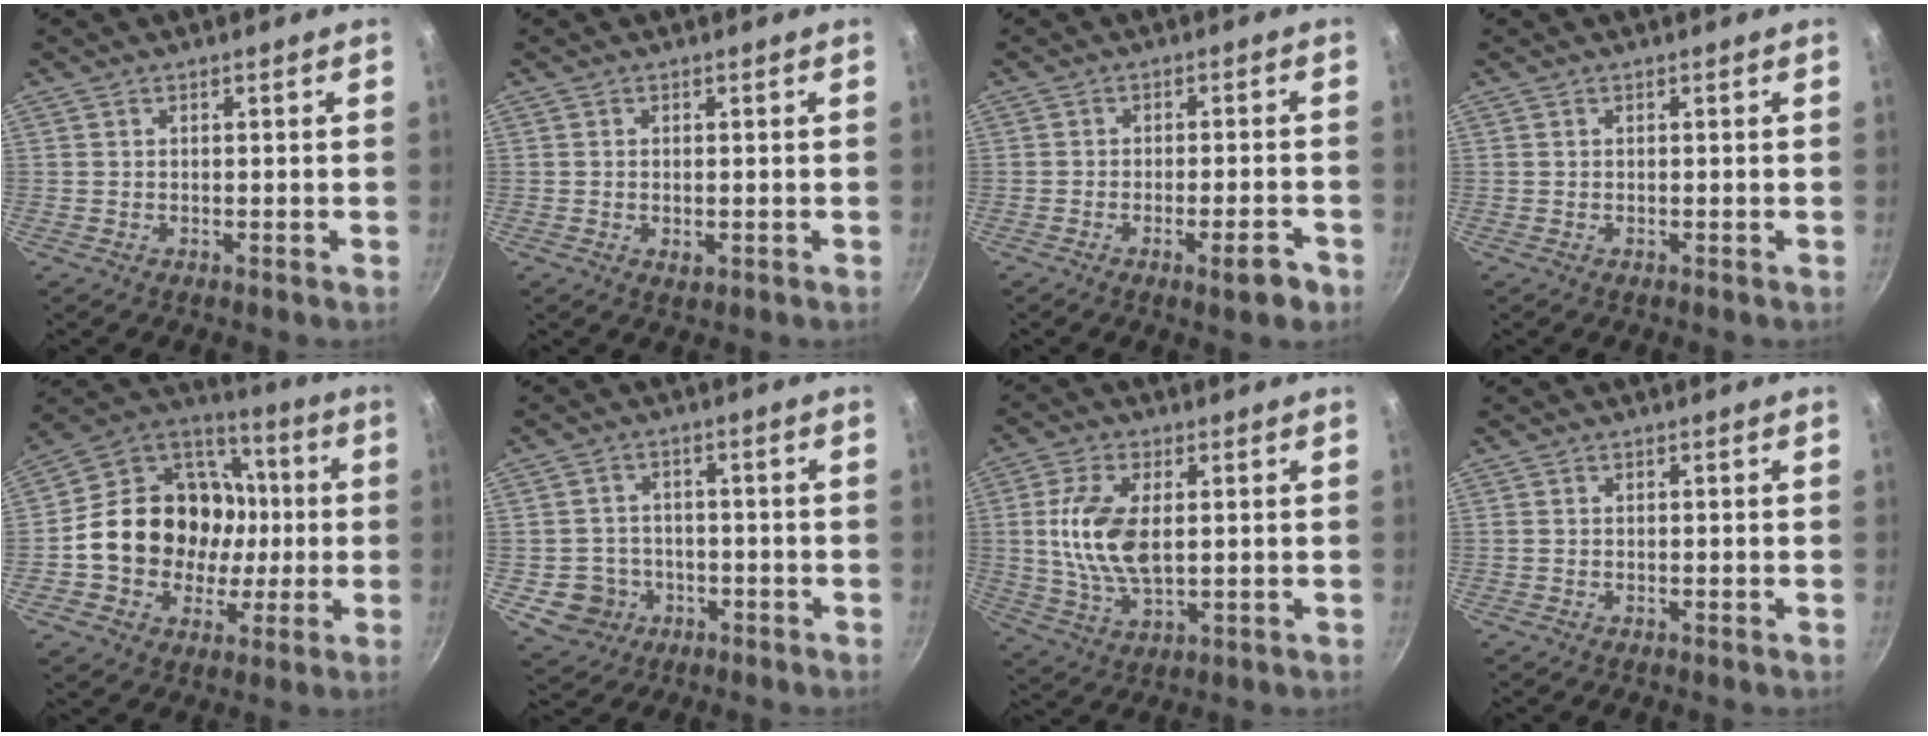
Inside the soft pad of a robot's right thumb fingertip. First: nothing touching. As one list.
[{"total": 1.8, "force": [-0.3, 1.1, 1.4], "torque": [-0.023, -0.003, -0.003]}, {"total": 5.6, "force": [-3.0, 1.4, 4.5], "torque": [-0.052, 0.019, -0.037]}, {"total": 0.0}, {"total": 22.4, "force": [-0.5, 18.8, 12.2], "torque": [-0.183, 0.040, -0.001]}, {"total": 7.0, "force": [-2.3, 6.4, 1.9], "torque": [-0.008, 0.027, -0.025]}, {"total": 12.1, "force": [1.4, 6.3, 10.3], "torque": [-0.200, -0.003, 0.029]}, {"total": 0.0}]